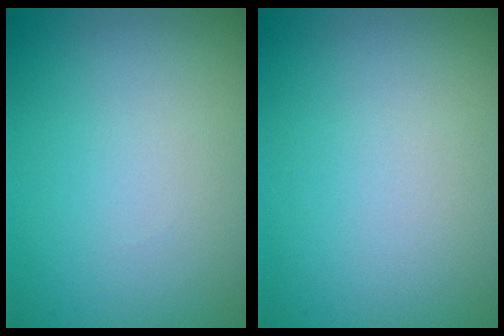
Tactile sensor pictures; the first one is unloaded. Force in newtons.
{"total": 0.0}